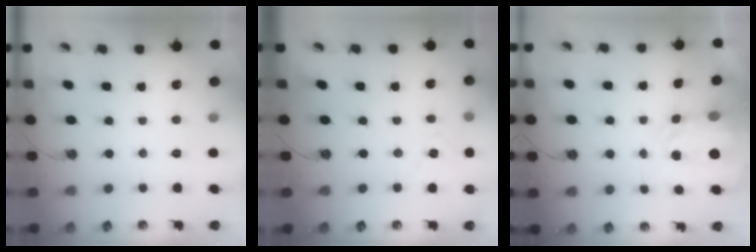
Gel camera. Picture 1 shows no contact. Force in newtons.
{"total": 6.5, "press": 6.4, "slide": 0.7}
{"total": 3.9, "press": 3.8, "slide": 0.6}